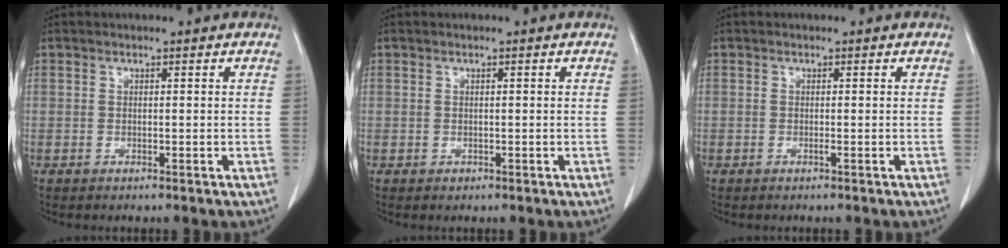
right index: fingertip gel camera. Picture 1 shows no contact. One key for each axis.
{"total": 0.5, "fx": -0.1, "fy": 0.5, "fz": 0.1, "tx": 0.000, "ty": 0.003, "tz": -0.002}
{"total": 0.0}